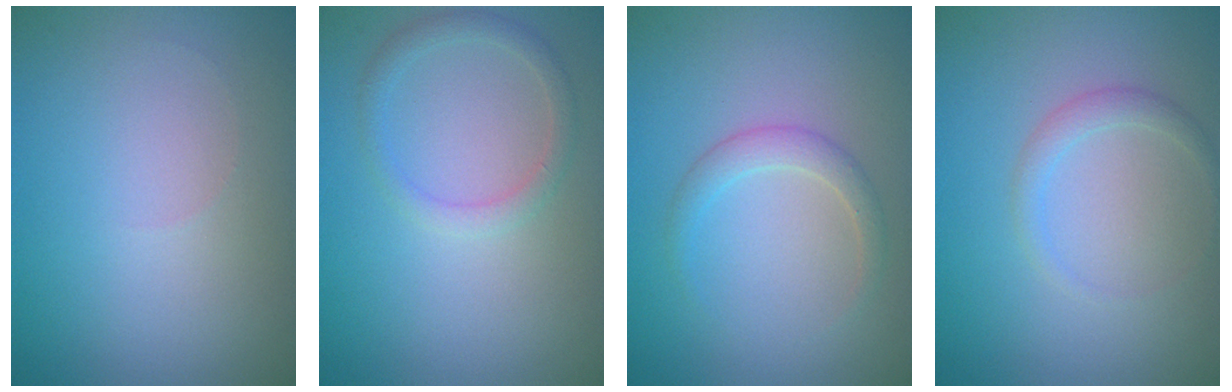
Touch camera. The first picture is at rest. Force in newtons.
{"total": 1.6, "press": 1.6, "slide": 0.1}
{"total": 1.6, "press": 1.6, "slide": 0.1}
{"total": 1.3, "press": 1.3, "slide": 0.0}